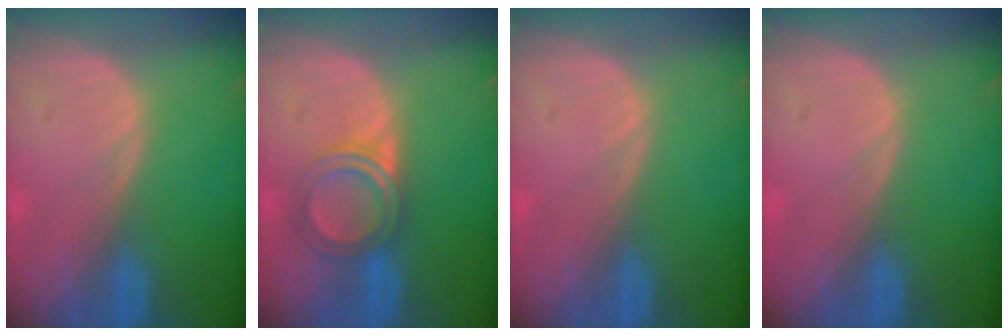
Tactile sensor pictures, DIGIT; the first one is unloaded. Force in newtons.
{"total": 5.0, "press": 4.8, "slide": 1.4}
{"total": 0.0}
{"total": 0.0}